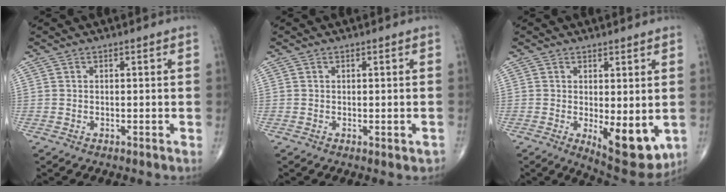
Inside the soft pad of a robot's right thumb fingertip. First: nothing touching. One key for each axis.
{"total": 1.3, "fx": -0.5, "fy": 0.6, "fz": 1.1, "tx": -0.006, "ty": -0.002, "tz": -0.004}
{"total": 10.3, "fx": -1.7, "fy": 4.3, "fz": 9.2, "tx": -0.109, "ty": -0.026, "tz": -0.009}